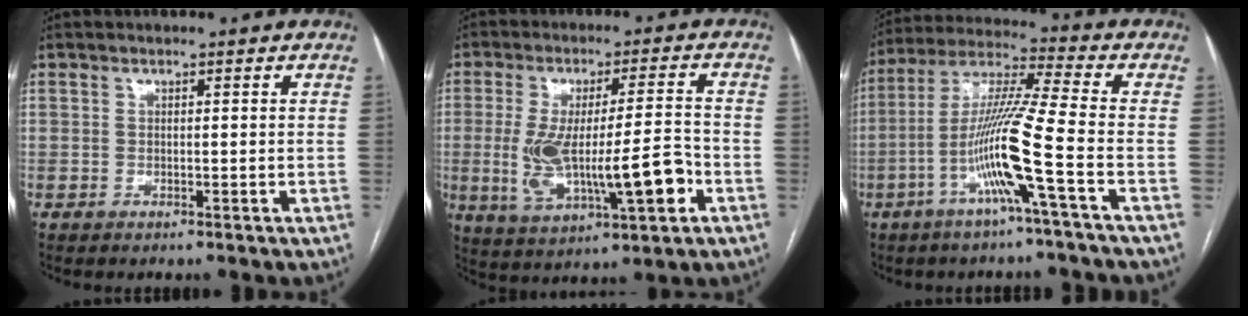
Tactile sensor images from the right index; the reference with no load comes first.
{"total": 14.5, "force": [-3.3, 2.9, 13.8], "torque": [-0.255, 0.004, -0.041]}
{"total": 12.8, "force": [-4.7, -1.7, 11.8], "torque": [-0.233, 0.000, -0.096]}